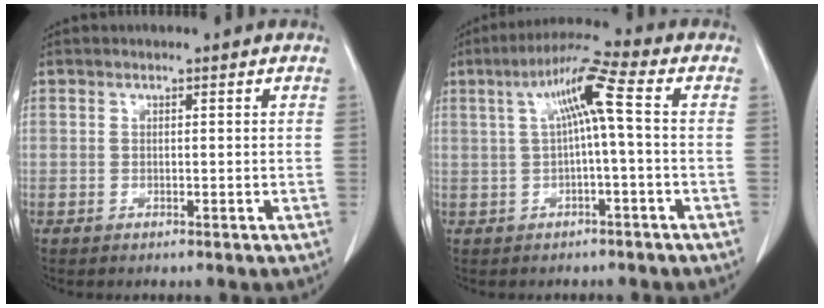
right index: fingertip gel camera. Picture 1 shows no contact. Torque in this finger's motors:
{"motor_torque": [0.97, 0.01, 0.38, 0.13]}